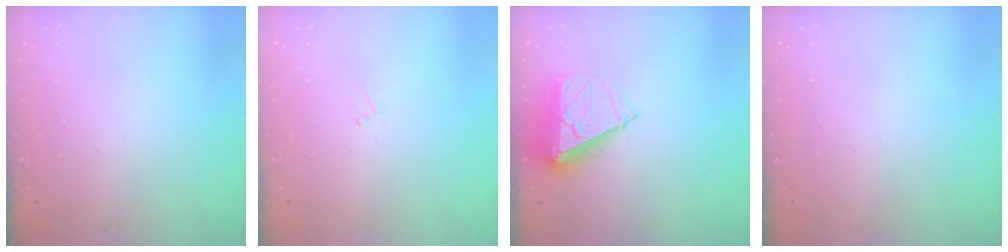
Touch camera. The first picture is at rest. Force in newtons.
{"total": 3.2, "press": 3.2, "slide": 0.4}
{"total": 8.3, "press": 8.3, "slide": 0.3}
{"total": 0.0}